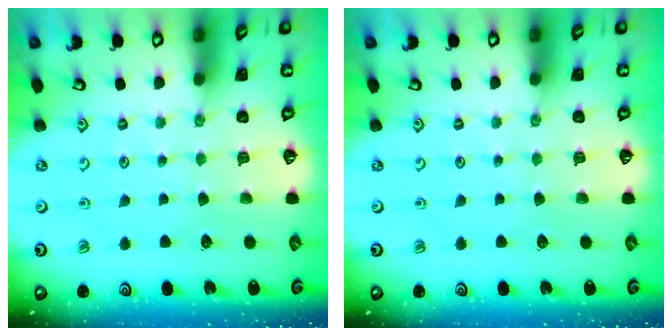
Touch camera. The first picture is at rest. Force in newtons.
{"total": 0.0}